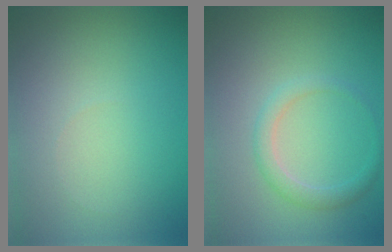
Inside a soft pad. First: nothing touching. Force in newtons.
{"total": 1.7, "press": 1.7, "slide": 0.1}